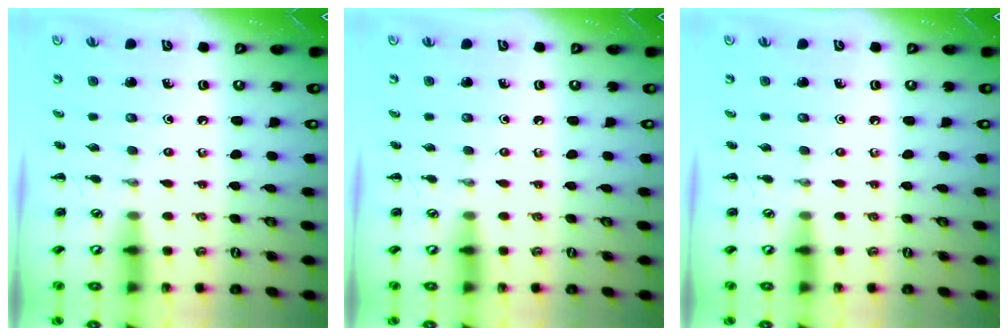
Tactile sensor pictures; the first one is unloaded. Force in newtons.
{"total": 0.0}
{"total": 0.0}